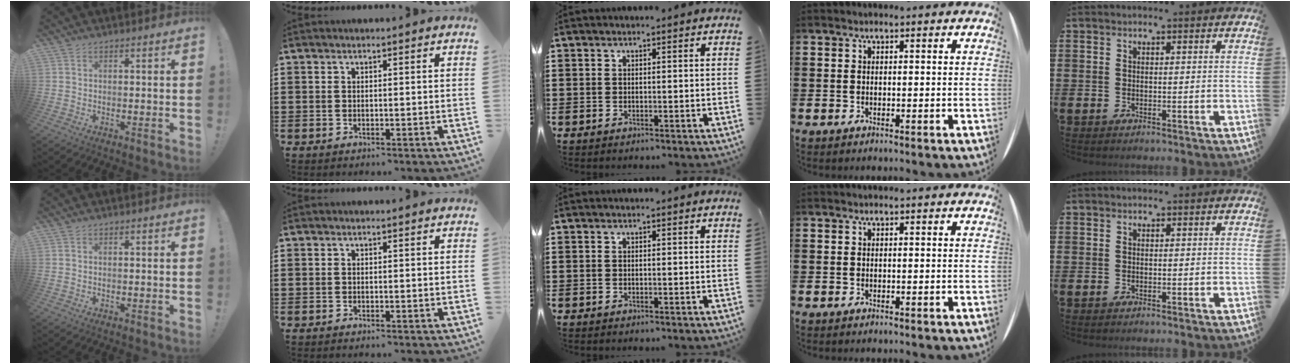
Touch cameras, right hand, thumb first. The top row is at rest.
{}